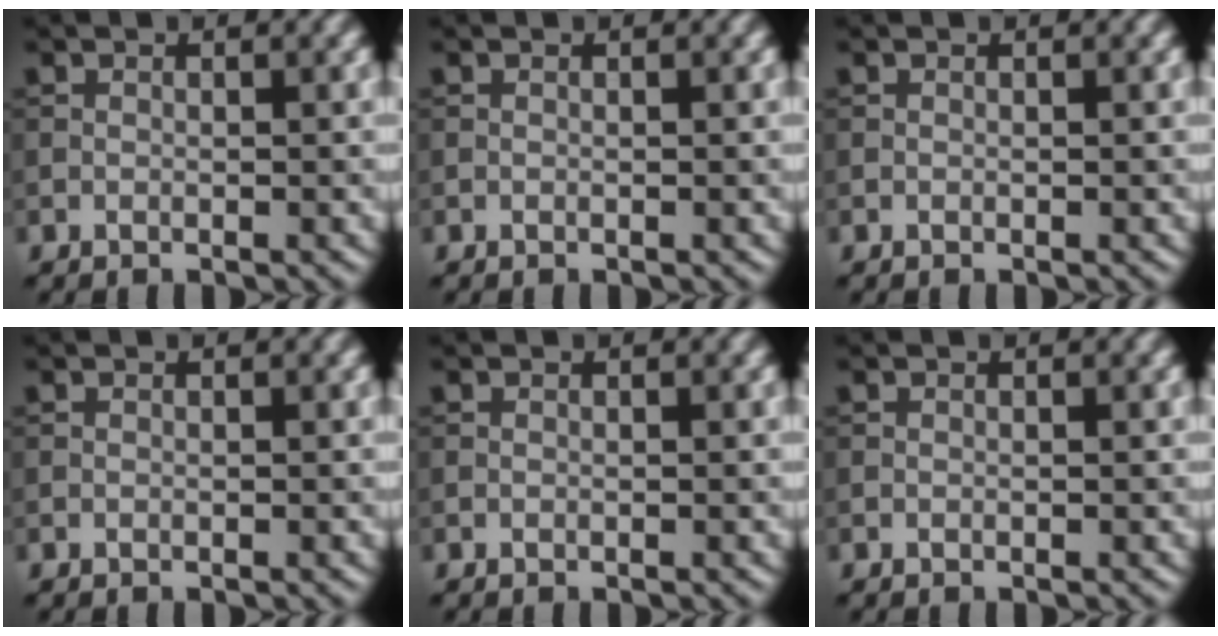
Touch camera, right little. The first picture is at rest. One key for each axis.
{"total": 0.0}
{"total": 0.0}
{"total": 0.0}
{"total": 0.0}
{"total": 0.0}